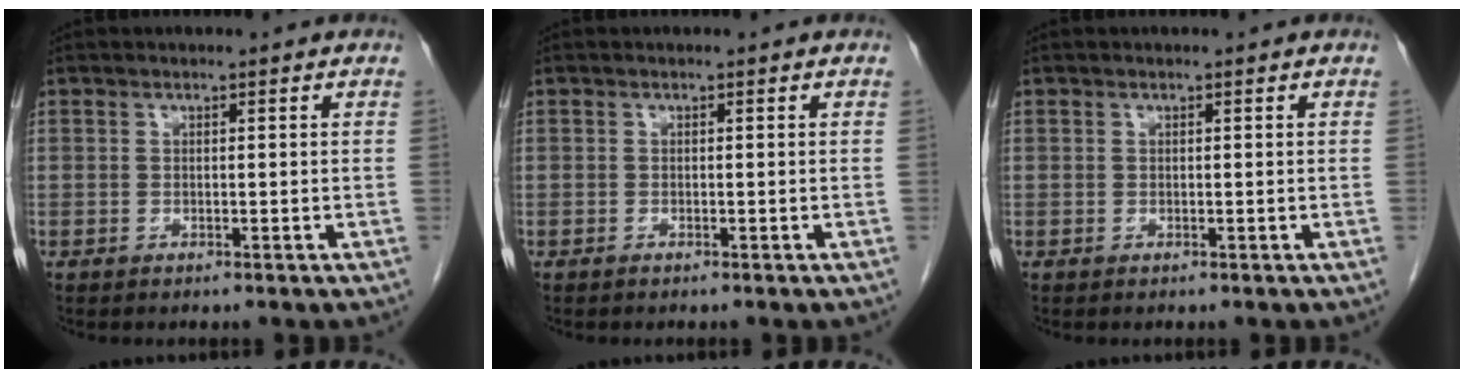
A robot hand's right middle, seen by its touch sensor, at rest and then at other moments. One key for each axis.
{"total": 0.0}
{"total": 0.0}